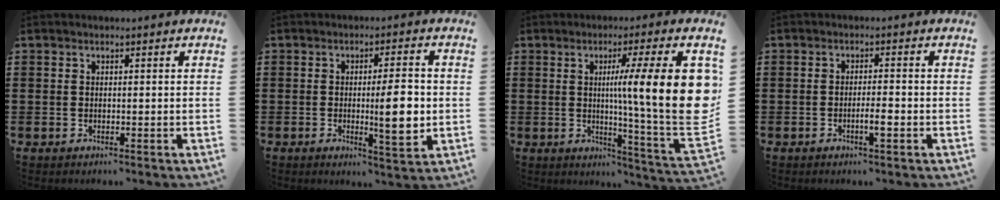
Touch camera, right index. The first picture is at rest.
{"total": 7.7, "force": [-0.6, 1.6, 7.5], "torque": [-0.103, -0.014, -0.013]}
{"total": 15.2, "force": [3.0, 1.6, 14.8], "torque": [-0.227, -0.020, 0.042]}
{"total": 2.7, "force": [-1.1, 0.3, 2.4], "torque": [-0.042, 0.002, -0.021]}